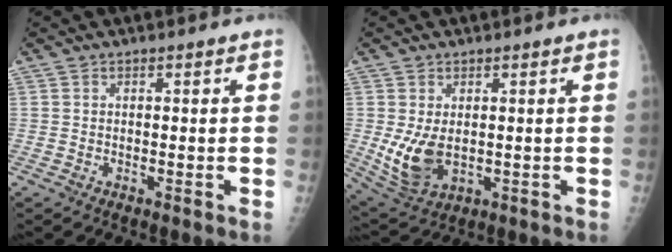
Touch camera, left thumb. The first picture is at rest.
{"total": 8.1, "force": [-0.2, 5.1, 6.2], "torque": [-0.118, -0.015, 0.014]}